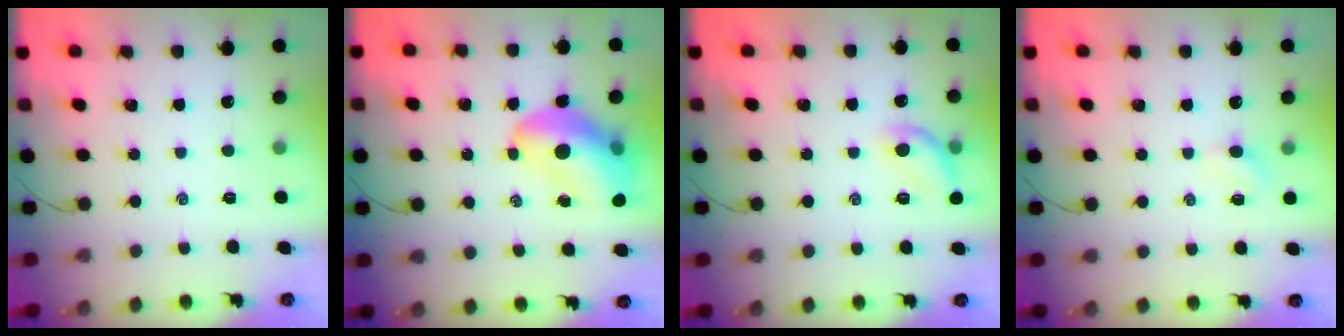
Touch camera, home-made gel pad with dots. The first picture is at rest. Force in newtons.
{"total": 14.5, "press": 13.8, "slide": 4.3}
{"total": 9.7, "press": 9.6, "slide": 1.3}
{"total": 2.8, "press": 2.6, "slide": 1.0}